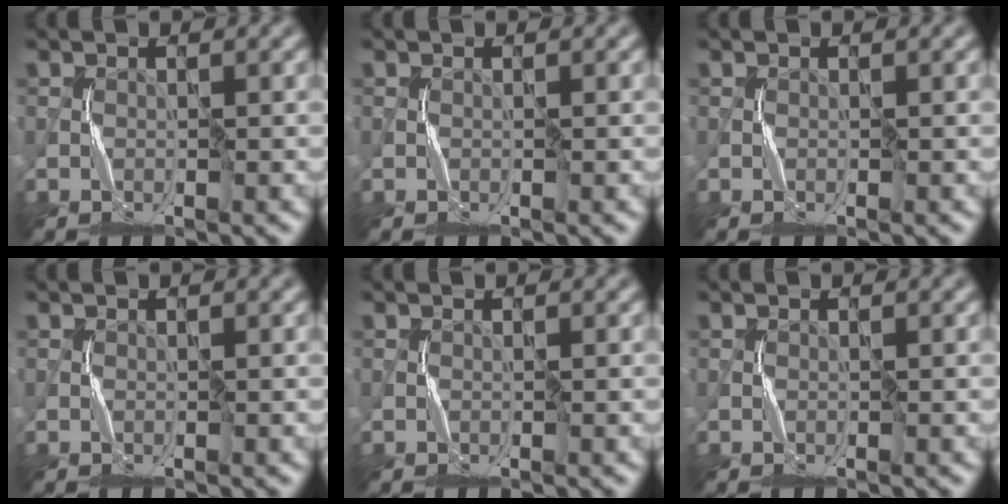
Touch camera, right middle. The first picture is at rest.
{"total": 0.0}
{"total": 0.0}
{"total": 0.0}
{"total": 0.0}
{"total": 0.0}